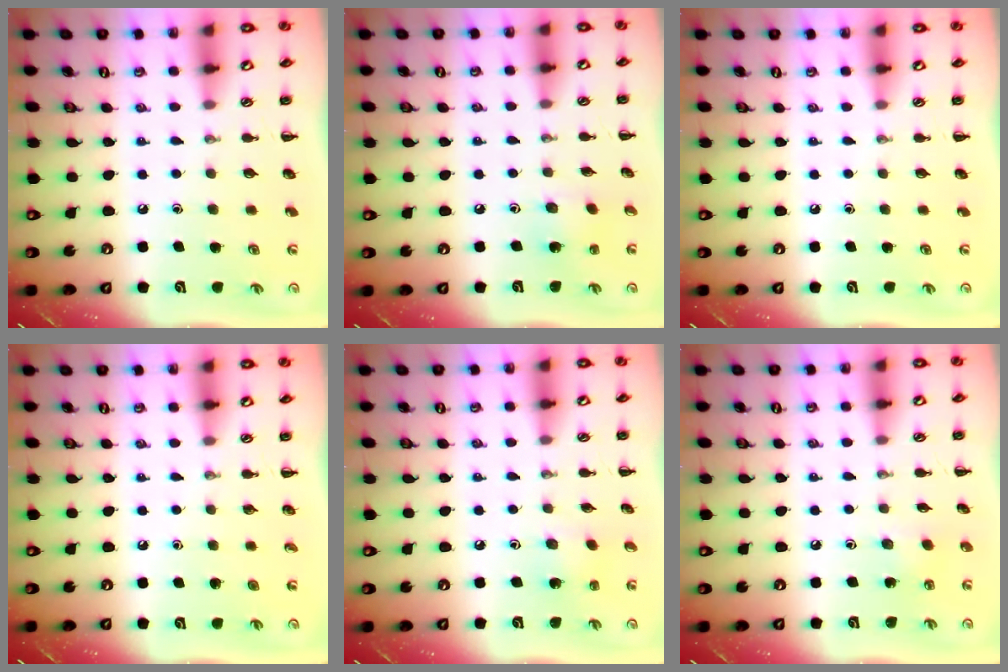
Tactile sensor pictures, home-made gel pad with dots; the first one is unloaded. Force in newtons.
{"total": 1.9, "press": 1.8, "slide": 0.7}
{"total": 0.0}
{"total": 0.0}
{"total": 1.6, "press": 1.5, "slide": 0.6}
{"total": 2.4, "press": 2.3, "slide": 0.8}